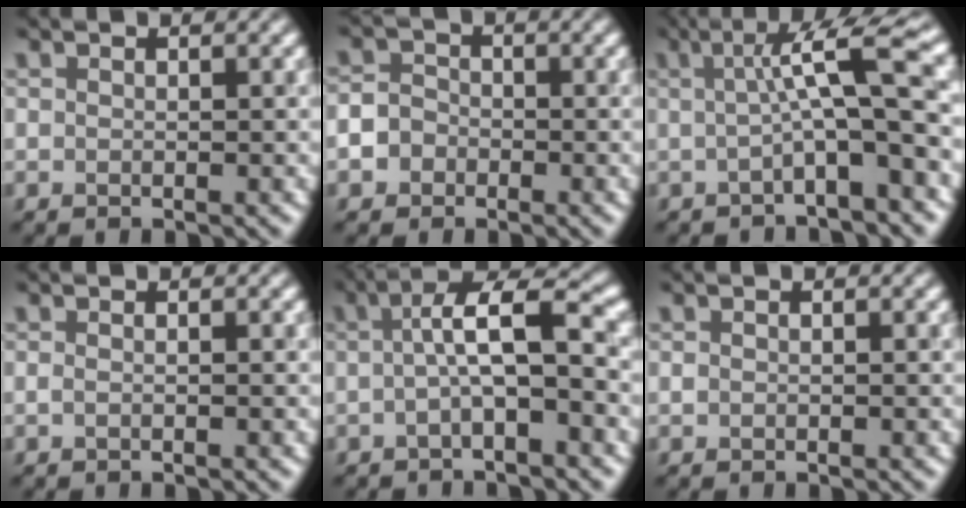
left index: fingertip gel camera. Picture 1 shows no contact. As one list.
[{"total": 2.4, "force": [-1.0, 2.0, 0.8], "torque": [0.001, 0.006, -0.022]}, {"total": 7.0, "force": [0.2, 1.2, 6.9], "torque": [-0.093, 0.022, -0.005]}, {"total": 0.6, "force": [-0.2, 0.2, 0.5], "torque": [-0.008, -0.001, -0.007]}, {"total": 4.5, "force": [-0.1, 1.0, 4.4], "torque": [-0.074, 0.024, -0.009]}, {"total": 0.0}]